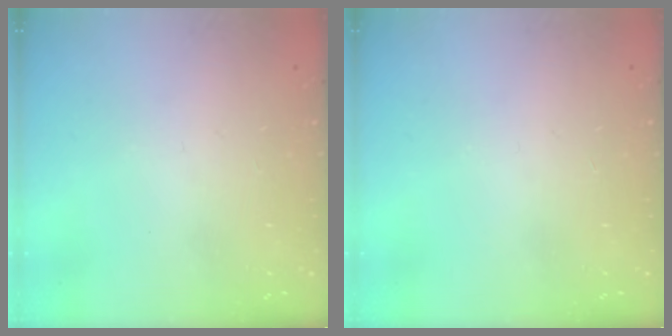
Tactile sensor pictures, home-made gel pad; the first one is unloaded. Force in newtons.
{"total": 0.0}